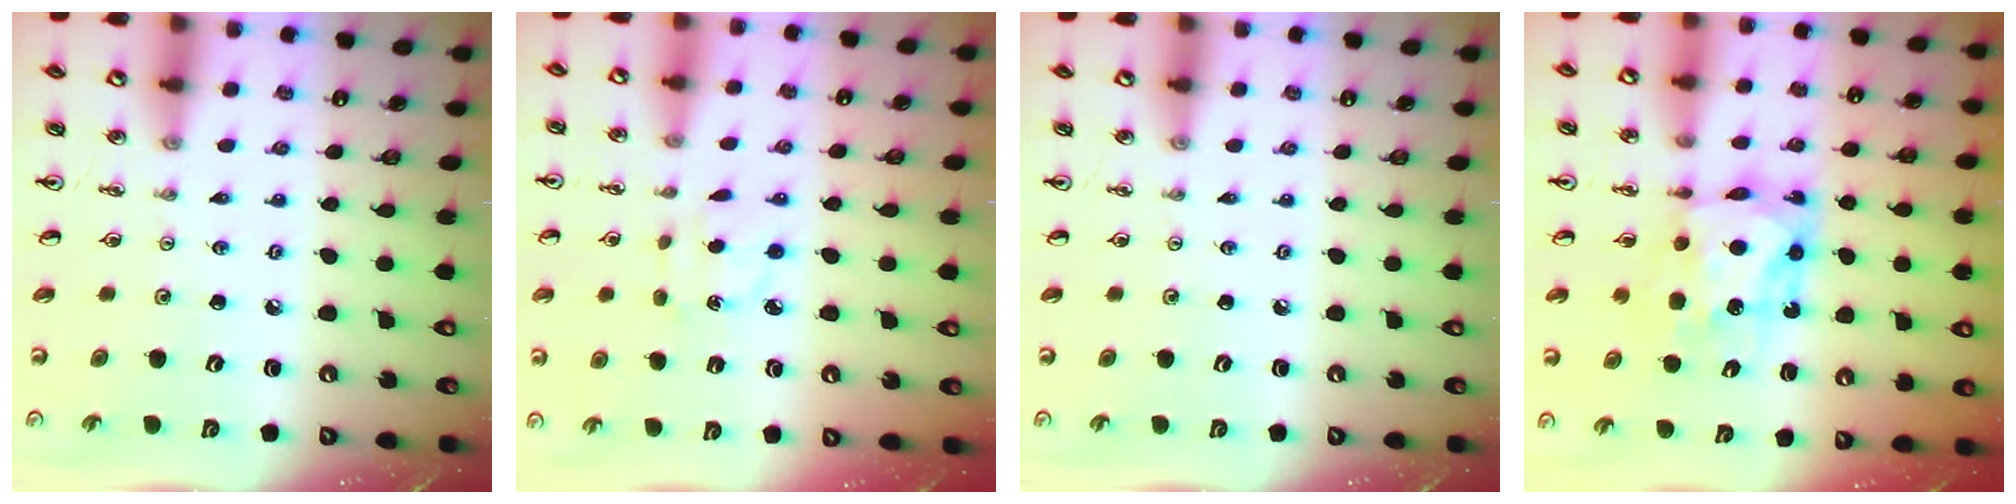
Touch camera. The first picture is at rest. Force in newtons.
{"total": 4.5, "press": 4.5, "slide": 0.6}
{"total": 0.0}
{"total": 7.6, "press": 7.6, "slide": 0.7}